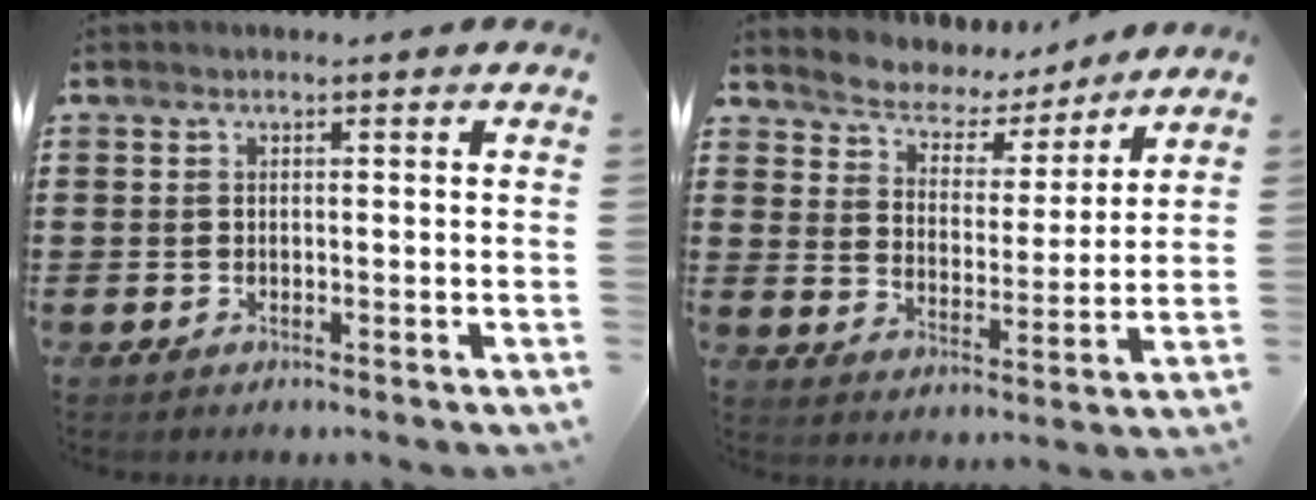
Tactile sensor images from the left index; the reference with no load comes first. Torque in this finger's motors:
{"motor_torque": [0.40, -0.40, 0.08, 0.03]}